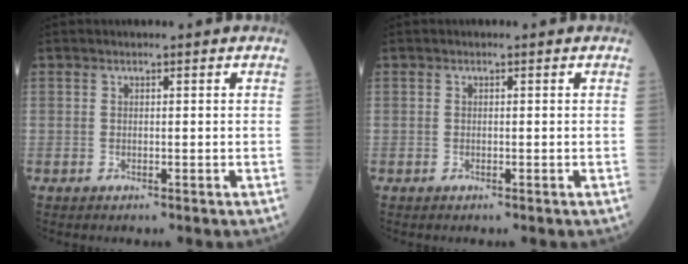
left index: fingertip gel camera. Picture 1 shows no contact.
{"total": 0.0}